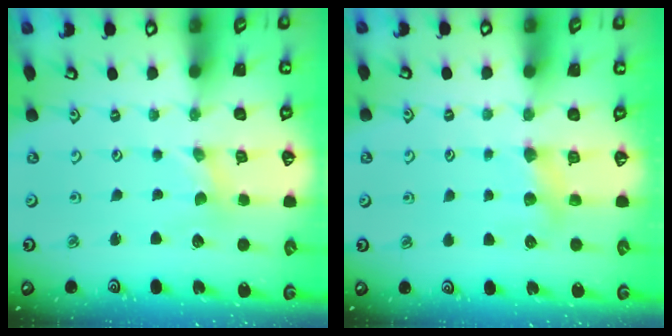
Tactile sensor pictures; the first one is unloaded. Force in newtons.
{"total": 5.7, "press": 5.6, "slide": 0.7}